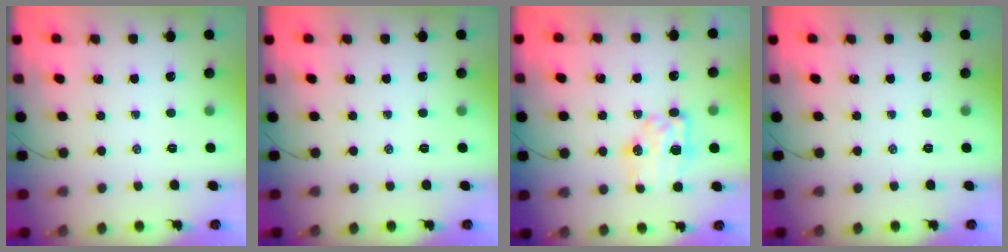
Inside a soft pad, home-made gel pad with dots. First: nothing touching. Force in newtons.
{"total": 0.0}
{"total": 8.0, "press": 8.0, "slide": 1.0}
{"total": 0.0}